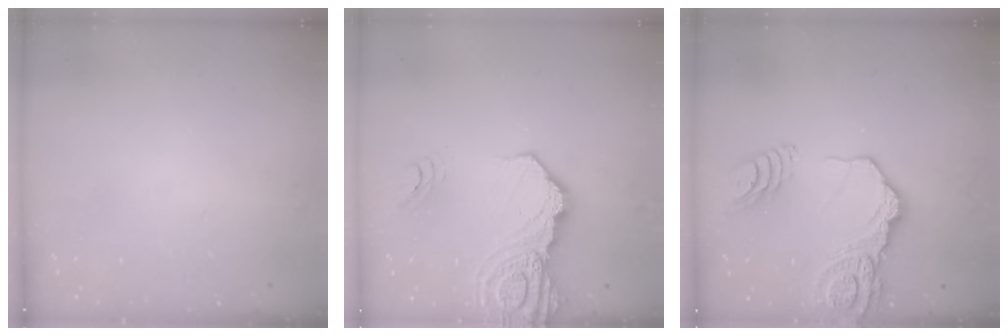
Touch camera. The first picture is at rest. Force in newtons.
{"total": 17.6, "press": 17.5, "slide": 2.0}
{"total": 18.6, "press": 18.5, "slide": 2.1}